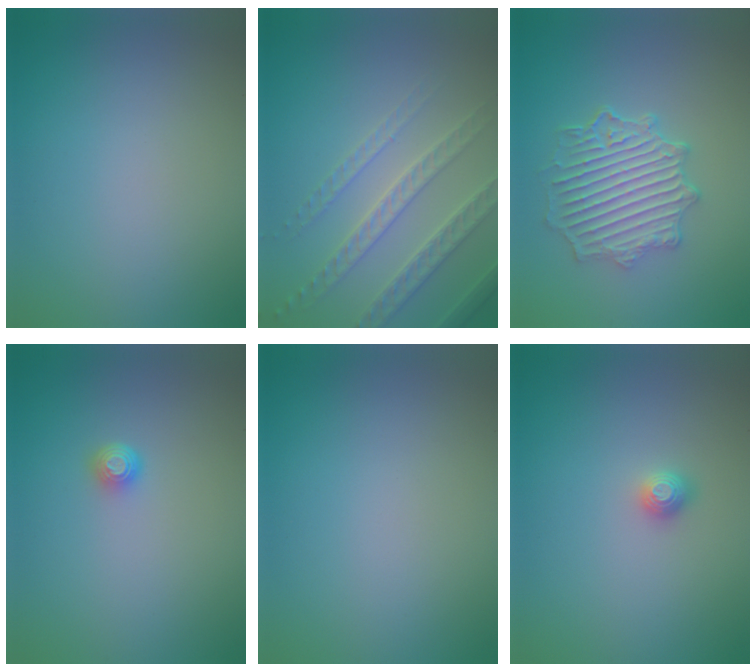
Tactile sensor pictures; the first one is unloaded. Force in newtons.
{"total": 3.9, "press": 3.7, "slide": 1.1}
{"total": 5.2, "press": 4.6, "slide": 2.2}
{"total": 1.5, "press": 1.1, "slide": 1.0}
{"total": 0.0}
{"total": 1.1, "press": 1.0, "slide": 0.5}